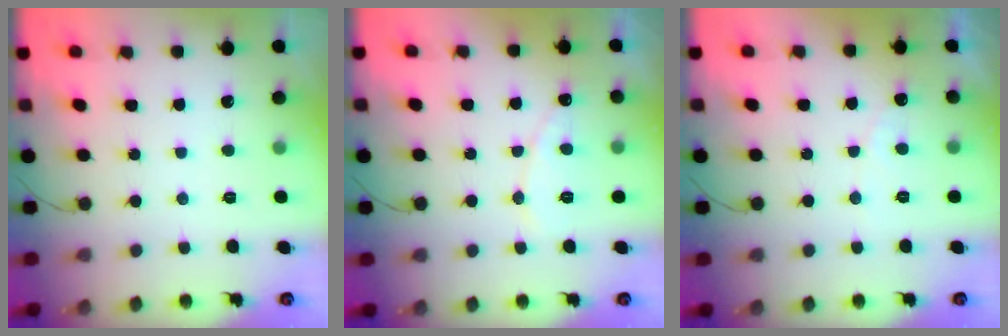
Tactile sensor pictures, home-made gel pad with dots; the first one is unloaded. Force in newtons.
{"total": 6.6, "press": 6.5, "slide": 0.6}
{"total": 4.1, "press": 4.1, "slide": 0.4}